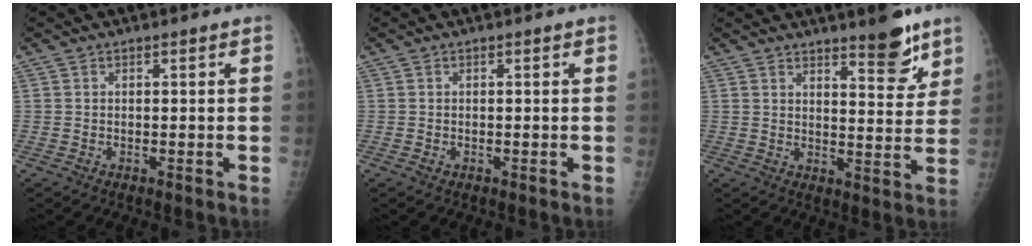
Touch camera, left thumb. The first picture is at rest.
{"total": 0.6, "force": [0.0, 0.4, 0.4], "torque": [-0.007, 0.001, 0.001]}
{"total": 8.2, "force": [6.0, 2.2, 5.1], "torque": [-0.049, -0.046, 0.086]}